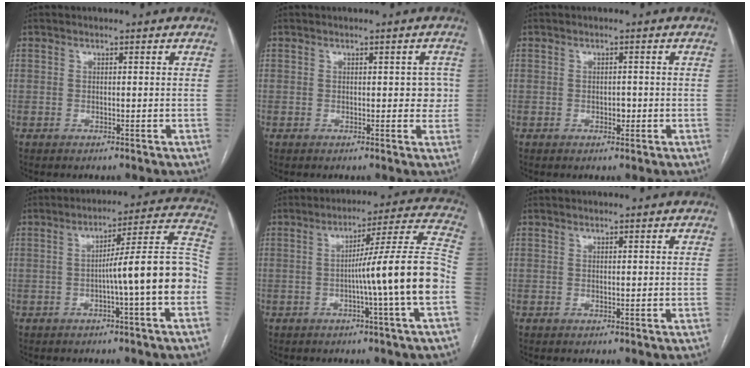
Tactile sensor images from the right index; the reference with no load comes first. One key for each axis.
{"total": 3.0, "fx": 0.3, "fy": 1.8, "fz": 2.5, "tx": -0.020, "ty": 0.012, "tz": 0.004}
{"total": 1.4, "fx": -0.3, "fy": 0.8, "fz": 1.0, "tx": -0.015, "ty": 0.001, "tz": -0.003}
{"total": 12.6, "fx": -3.1, "fy": -0.6, "fz": 12.2, "tx": -0.174, "ty": 0.031, "tz": -0.048}
{"total": 13.9, "fx": -3.2, "fy": -2.1, "fz": 13.4, "tx": -0.193, "ty": 0.012, "tz": -0.055}
{"total": 0.0}